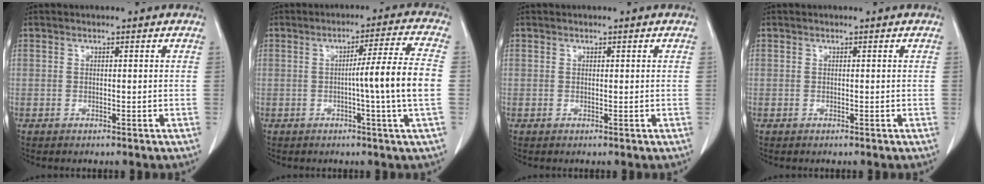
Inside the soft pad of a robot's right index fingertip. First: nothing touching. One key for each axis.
{"total": 9.5, "fx": -1.1, "fy": -2.0, "fz": 9.2, "tx": -0.135, "ty": 0.001, "tz": -0.015}
{"total": 0.0}
{"total": 0.0}